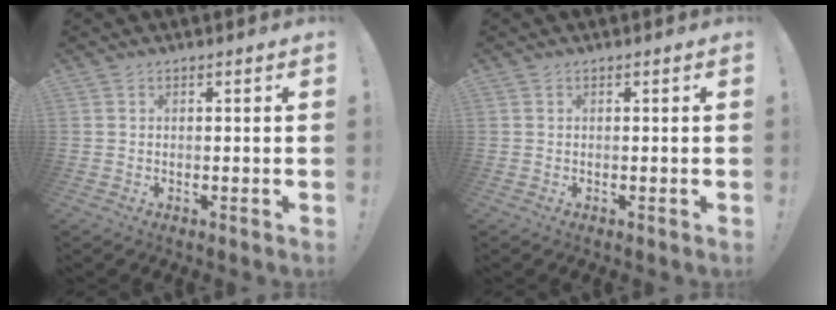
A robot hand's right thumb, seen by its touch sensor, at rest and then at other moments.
{"total": 0.0}